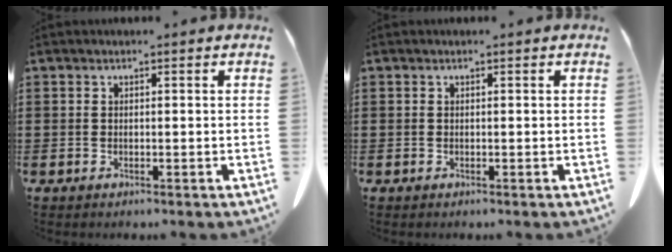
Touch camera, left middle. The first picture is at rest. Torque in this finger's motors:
{"motor_torque": [0.00, 0.00, 0.00, -0.01]}